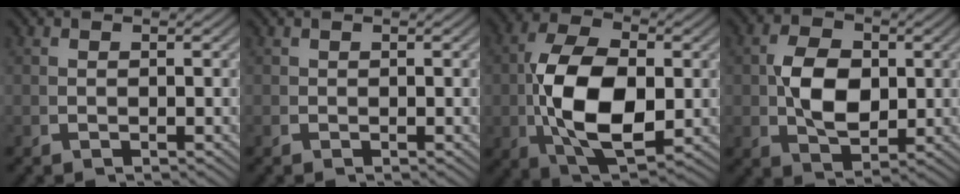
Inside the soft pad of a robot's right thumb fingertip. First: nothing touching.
{"total": 0.0}
{"total": 12.3, "force": [-0.8, 7.8, 9.6], "torque": [-0.219, -0.059, 0.017]}
{"total": 6.4, "force": [0.5, 4.3, 4.8], "torque": [-0.091, -0.024, 0.024]}